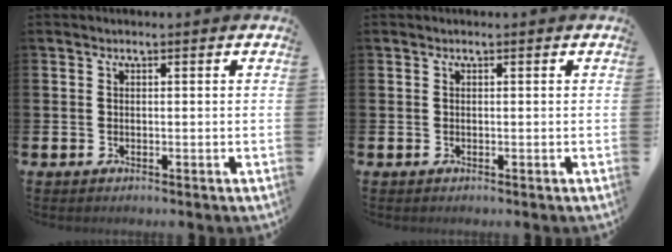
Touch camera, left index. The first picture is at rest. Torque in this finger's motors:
{"motor_torque": [-0.23, 0.26, 0.00, 0.00]}